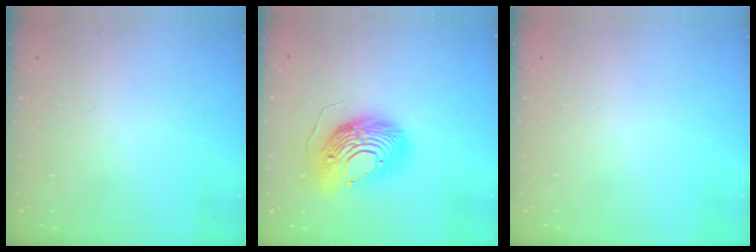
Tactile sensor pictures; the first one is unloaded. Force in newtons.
{"total": 16.9, "press": 16.8, "slide": 1.6}
{"total": 0.0}